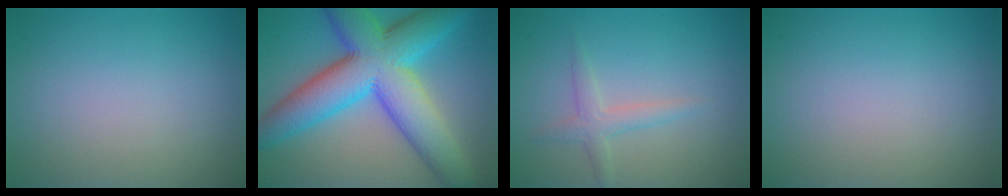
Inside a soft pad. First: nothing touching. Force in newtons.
{"total": 12.7, "press": 12.7, "slide": 0.2}
{"total": 1.9, "press": 1.9, "slide": 0.0}
{"total": 0.0}